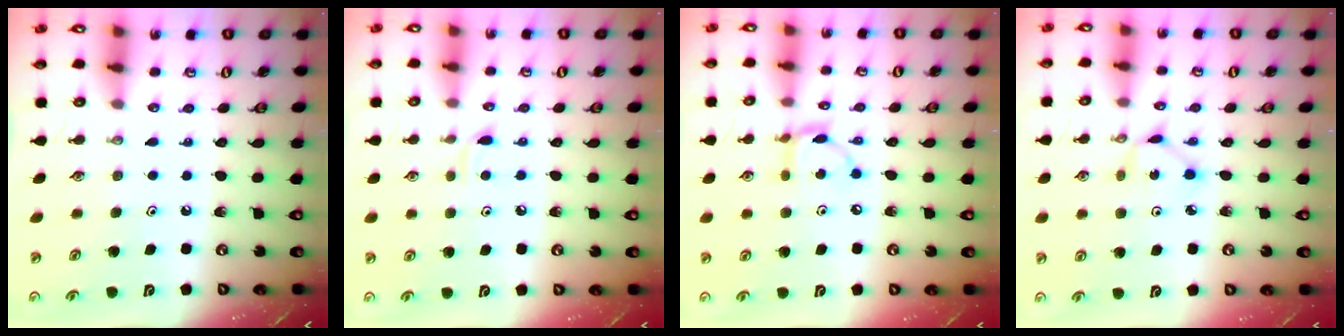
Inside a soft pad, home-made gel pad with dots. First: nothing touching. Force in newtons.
{"total": 5.1, "press": 5.1, "slide": 0.7}
{"total": 7.0, "press": 7.0, "slide": 0.3}
{"total": 2.0, "press": 2.0, "slide": 0.1}